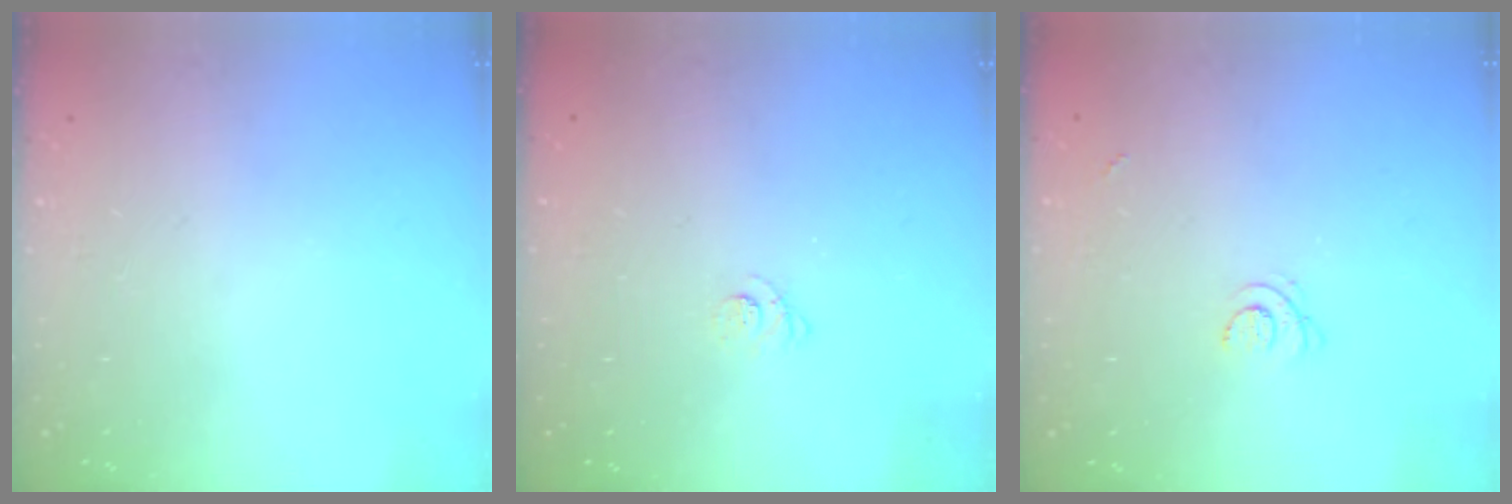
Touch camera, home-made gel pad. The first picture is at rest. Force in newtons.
{"total": 2.2, "press": 2.2, "slide": 0.3}
{"total": 3.3, "press": 3.3, "slide": 0.5}